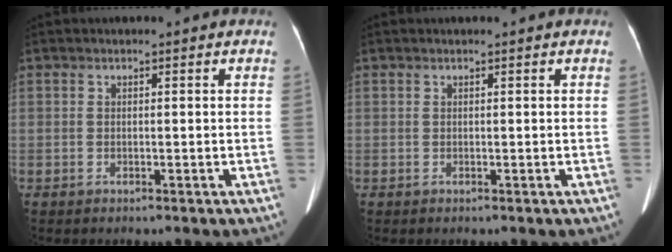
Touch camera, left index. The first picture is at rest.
{"total": 0.0}